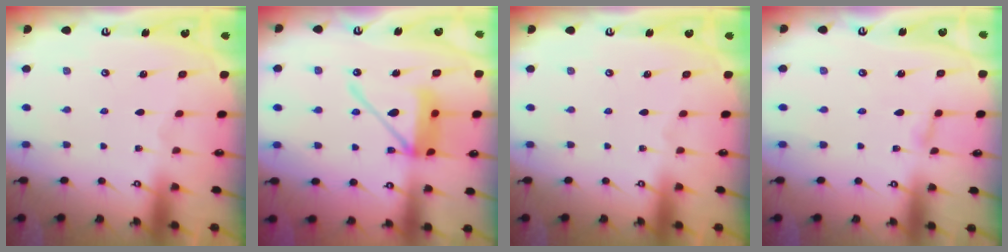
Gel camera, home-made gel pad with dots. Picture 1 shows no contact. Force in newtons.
{"total": 14.0, "press": 13.9, "slide": 1.9}
{"total": 0.0}
{"total": 2.8, "press": 2.8, "slide": 0.3}